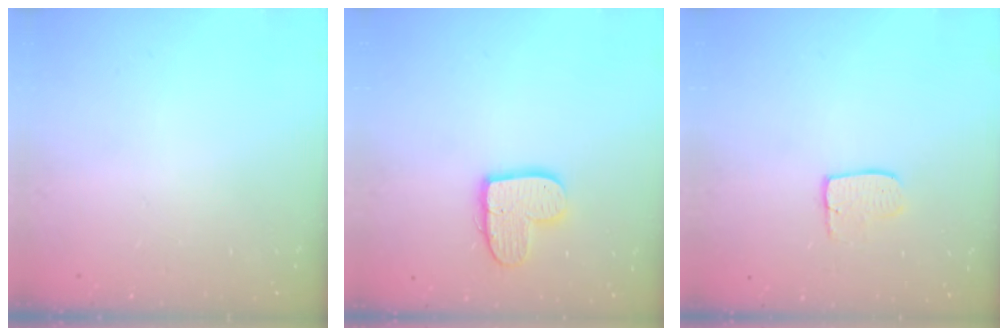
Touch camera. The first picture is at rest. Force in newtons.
{"total": 12.2, "press": 12.1, "slide": 1.1}
{"total": 5.9, "press": 5.9, "slide": 0.3}